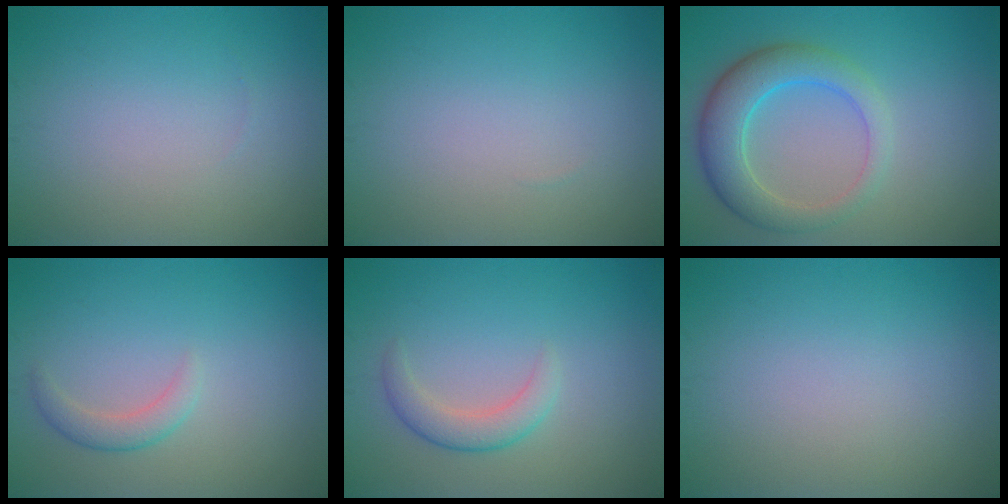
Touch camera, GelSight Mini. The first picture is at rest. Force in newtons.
{"total": 0.0}
{"total": 5.4, "press": 5.4, "slide": 0.2}
{"total": 1.8, "press": 1.8, "slide": 0.1}
{"total": 2.4, "press": 2.4, "slide": 0.2}
{"total": 0.0}